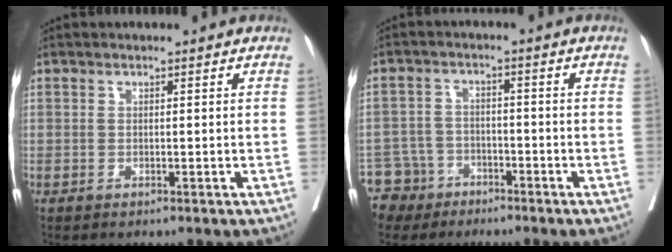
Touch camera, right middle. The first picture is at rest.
{"total": 6.0, "force": [-4.3, 4.1, -0.4], "torque": [0.008, 0.003, -0.081]}